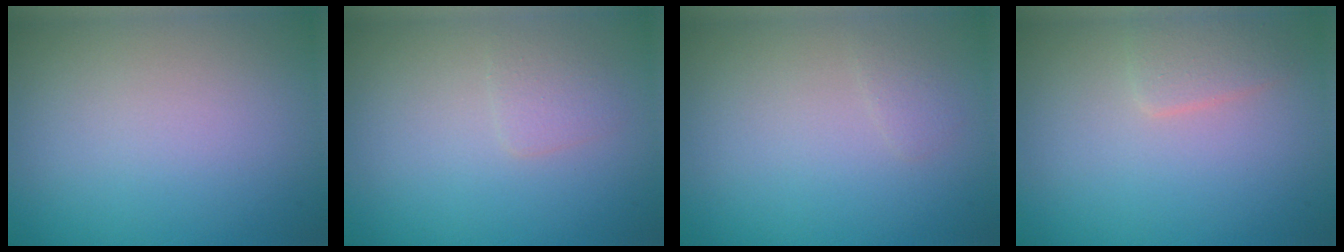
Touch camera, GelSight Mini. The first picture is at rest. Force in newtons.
{"total": 1.3, "press": 1.3, "slide": 0.0}
{"total": 0.7, "press": 0.7, "slide": 0.1}
{"total": 1.7, "press": 1.7, "slide": 0.1}